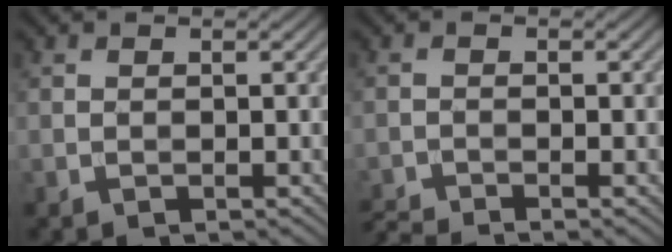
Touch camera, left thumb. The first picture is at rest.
{"total": 2.6, "force": [-2.3, 0.0, 1.0], "torque": [-0.024, -0.005, -0.051]}